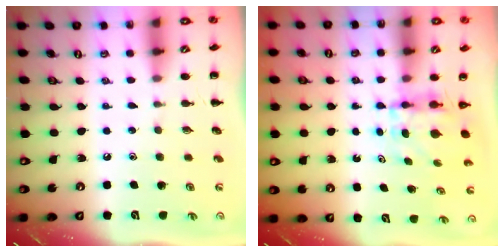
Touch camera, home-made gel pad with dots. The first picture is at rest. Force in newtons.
{"total": 3.9, "press": 3.9, "slide": 0.3}